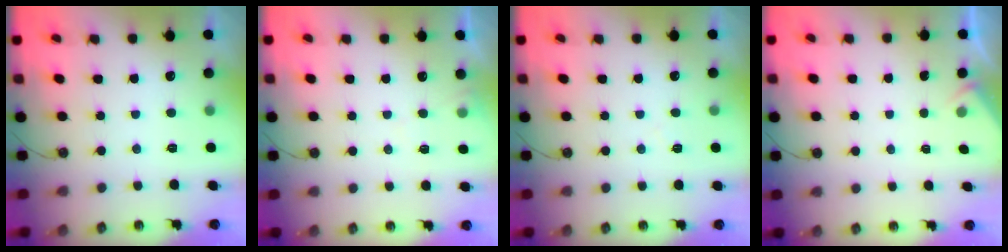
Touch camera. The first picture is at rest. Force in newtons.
{"total": 5.4, "press": 5.4, "slide": 0.7}
{"total": 3.6, "press": 3.5, "slide": 0.5}
{"total": 1.8, "press": 1.8, "slide": 0.4}